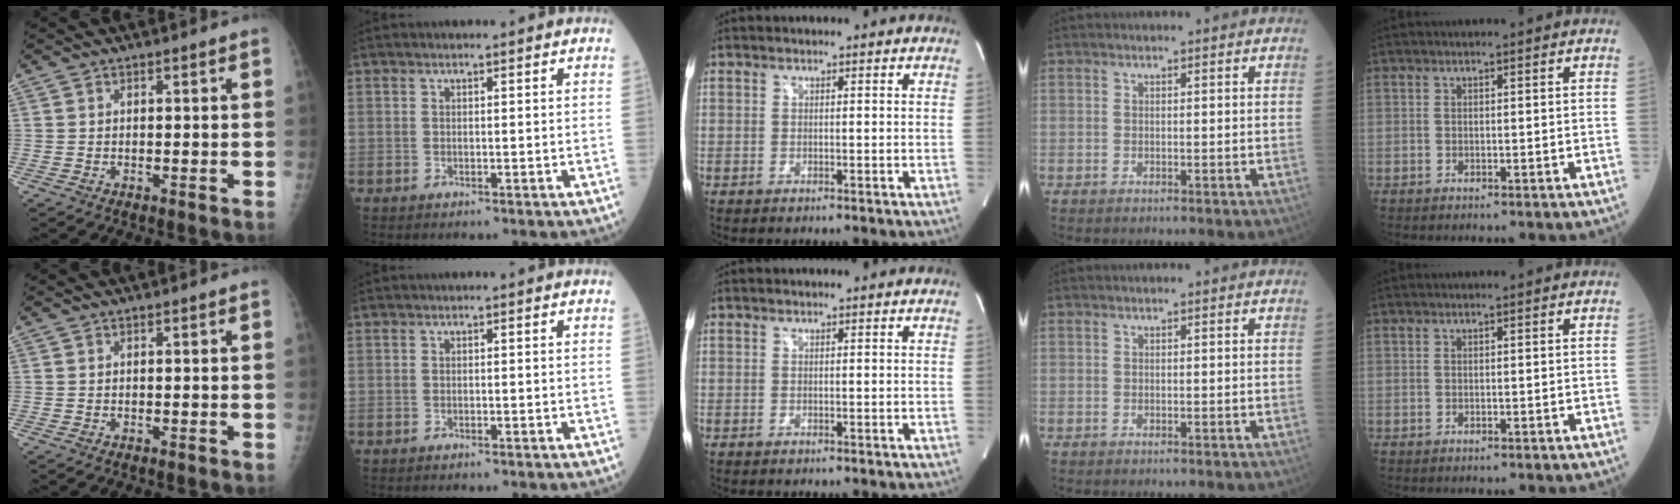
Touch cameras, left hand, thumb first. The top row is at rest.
{}